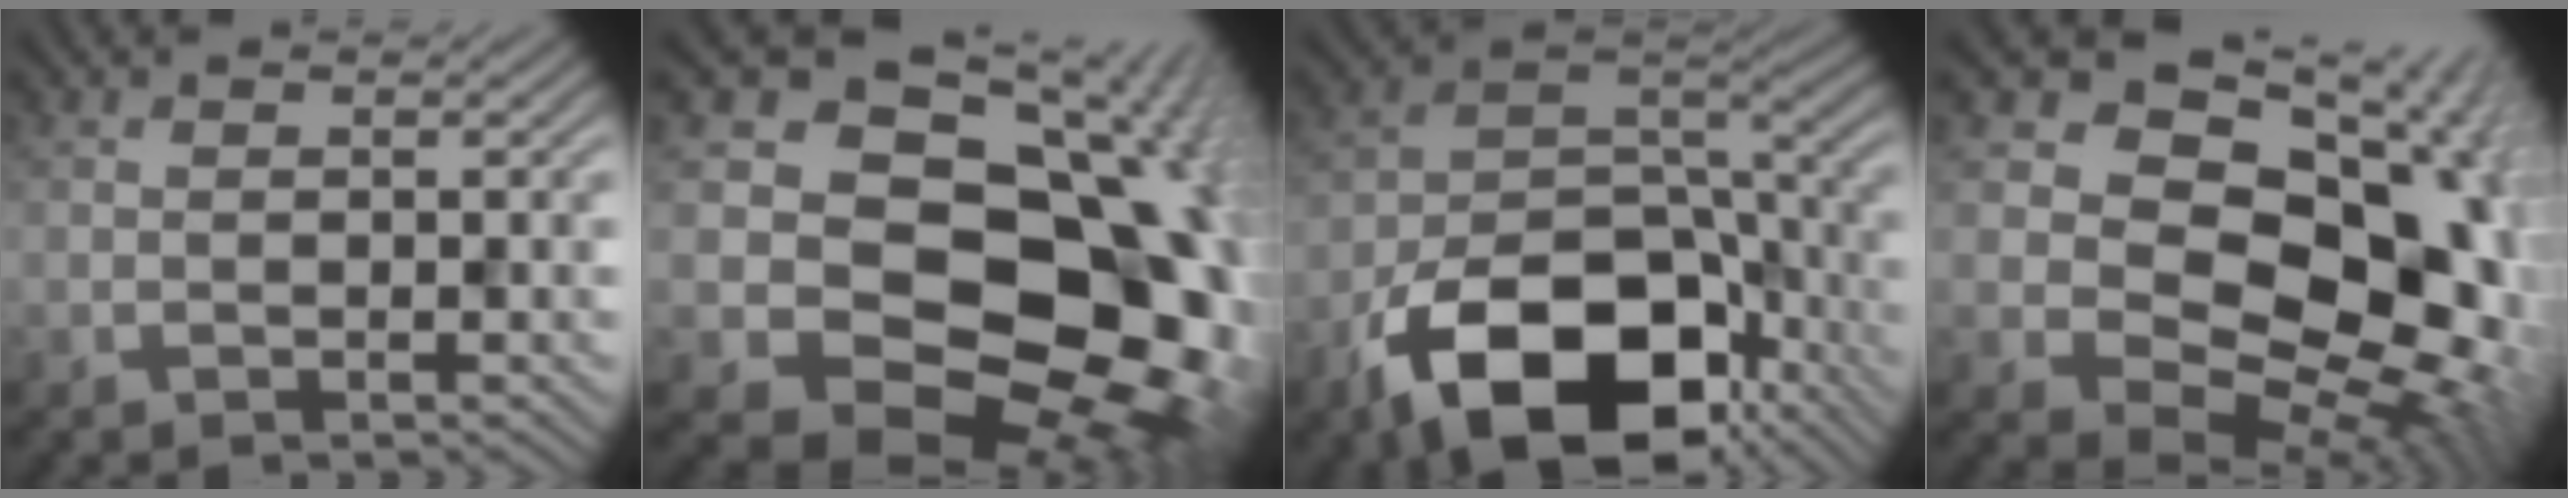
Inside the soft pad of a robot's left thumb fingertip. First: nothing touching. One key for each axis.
{"total": 20.6, "fx": -0.7, "fy": 16.2, "fz": 12.7, "tx": -0.174, "ty": -0.047, "tz": 0.021}
{"total": 16.6, "fx": -9.4, "fy": 9.1, "fz": 10.1, "tx": -0.186, "ty": -0.032, "tz": -0.172}
{"total": 19.3, "fx": 2.5, "fy": 14.7, "fz": 12.2, "tx": -0.189, "ty": -0.011, "tz": 0.068}